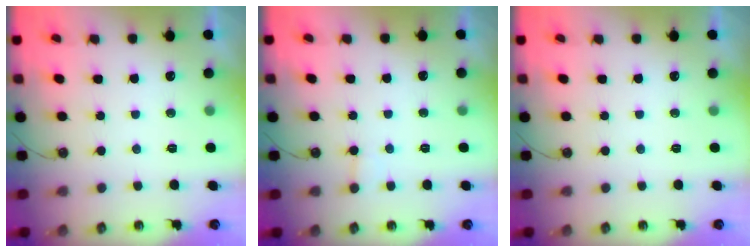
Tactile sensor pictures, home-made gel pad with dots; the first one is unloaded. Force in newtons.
{"total": 3.6, "press": 3.6, "slide": 0.3}
{"total": 0.0}